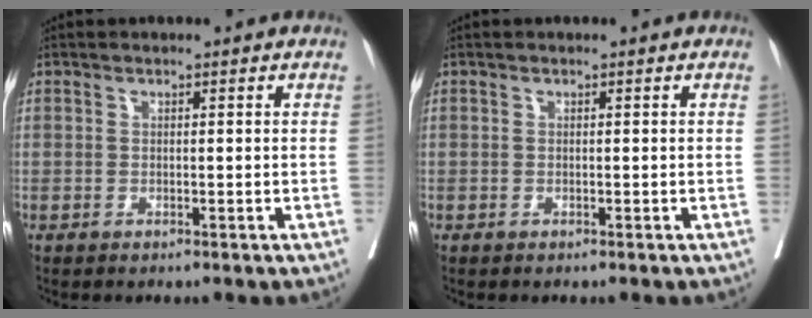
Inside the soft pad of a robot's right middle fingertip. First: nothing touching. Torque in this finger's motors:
{"motor_torque": [-0.30, -0.11, -0.29, -0.16]}